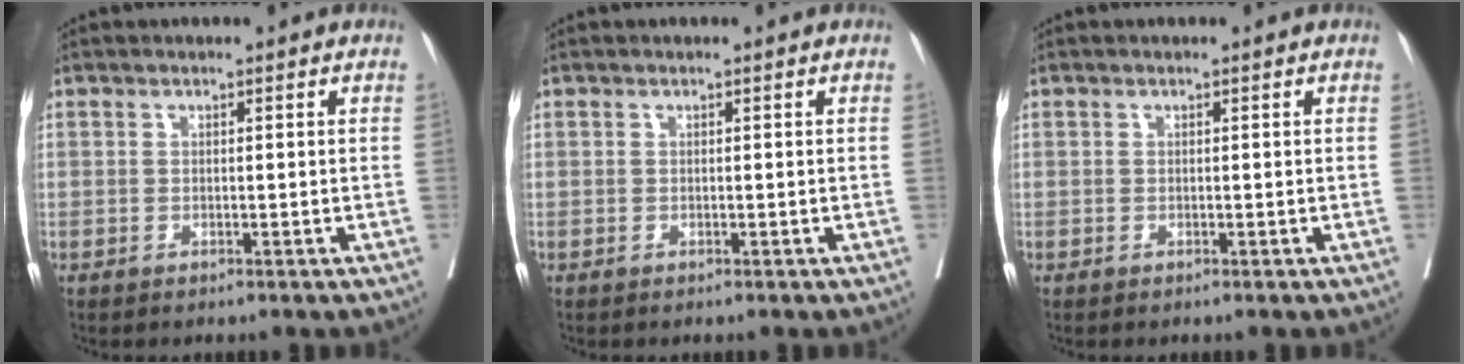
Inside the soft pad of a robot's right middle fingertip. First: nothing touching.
{"total": 0.0}
{"total": 0.0}